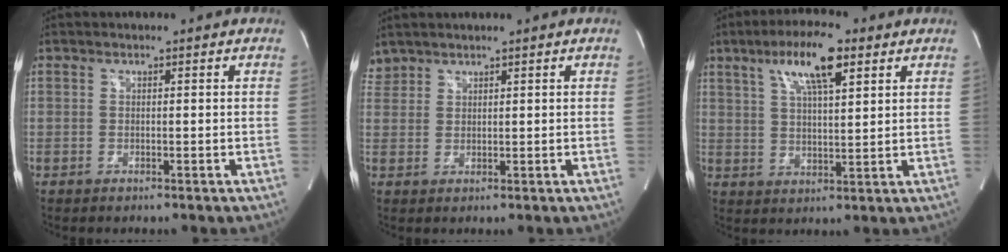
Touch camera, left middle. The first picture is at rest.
{"total": 2.3, "force": [2.2, 0.8, -0.2], "torque": [0.003, 0.013, 0.045]}
{"total": 9.9, "force": [5.3, 2.1, 8.2], "torque": [-0.151, 0.014, 0.092]}